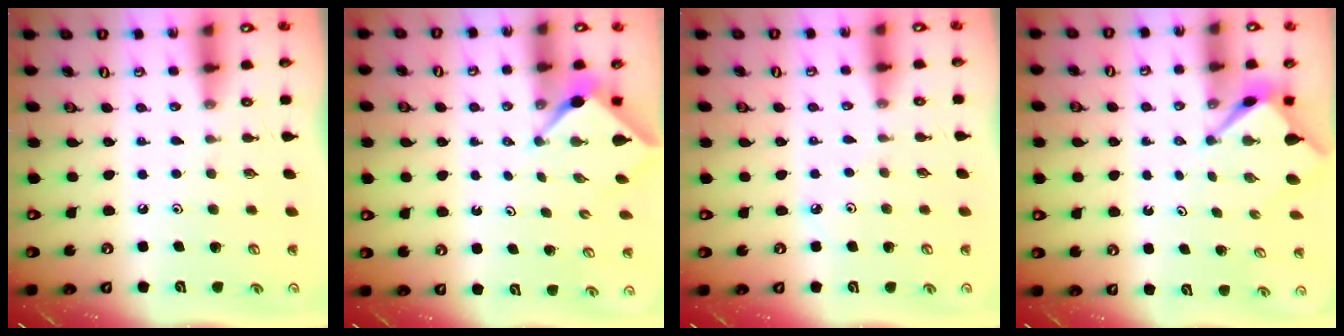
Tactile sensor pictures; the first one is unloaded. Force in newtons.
{"total": 2.4, "press": 2.4, "slide": 0.3}
{"total": 2.6, "press": 2.6, "slide": 0.2}
{"total": 3.0, "press": 3.0, "slide": 0.2}